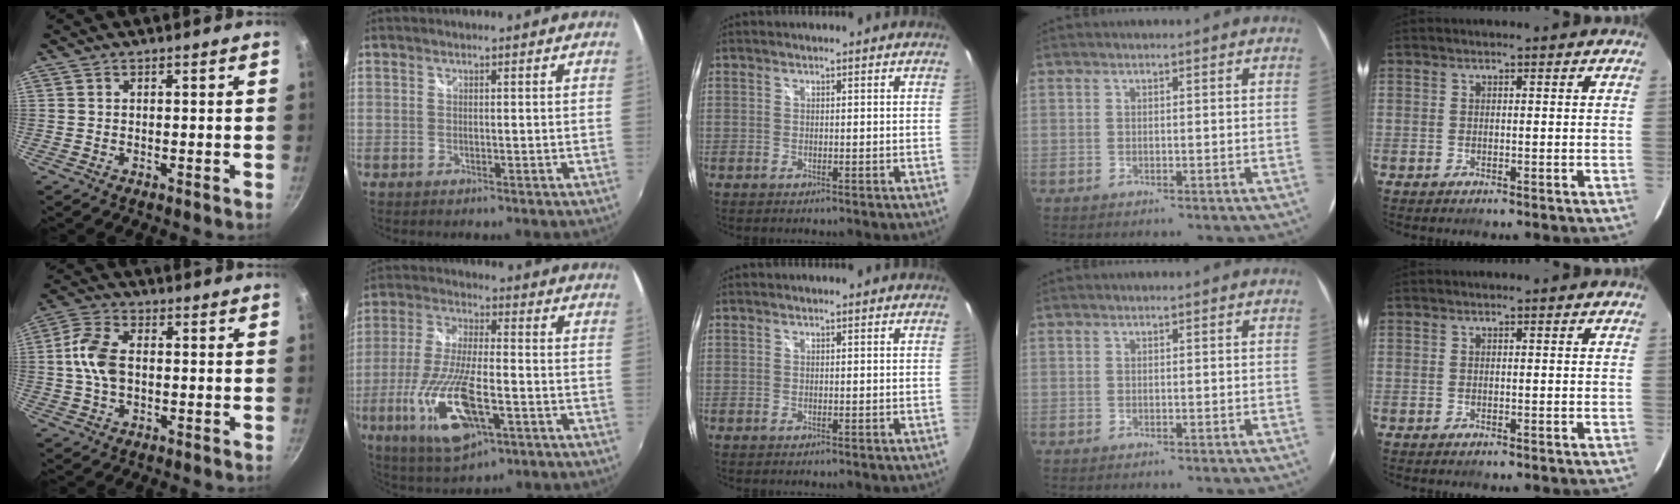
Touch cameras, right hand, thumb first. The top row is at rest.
{"thumb": {"total": 8.5, "force": [0.1, 5.3, 6.6], "torque": [-0.132, 0.019, -0.006]}, "index": {"total": 16.9, "force": [-6.3, 5.4, 14.7], "torque": [-0.313, -0.028, -0.114]}}